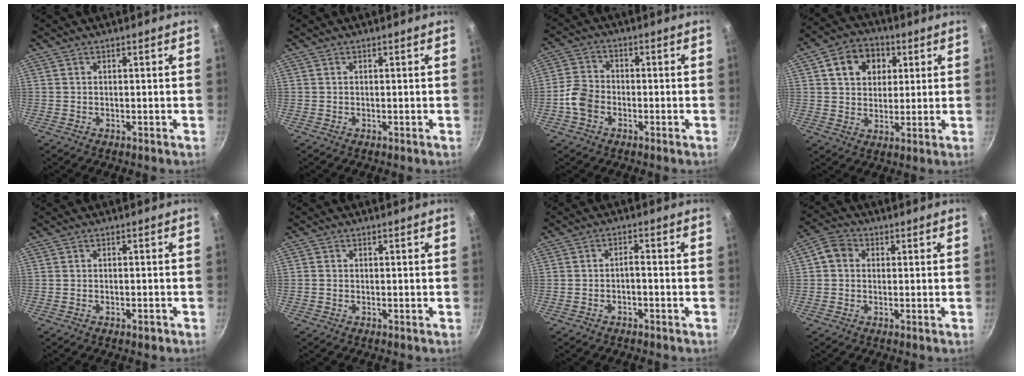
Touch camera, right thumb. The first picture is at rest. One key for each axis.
{"total": 0.0}
{"total": 5.8, "fx": -2.3, "fy": 4.3, "fz": 3.2, "tx": -0.054, "ty": 0.021, "tz": -0.054}
{"total": 10.2, "fx": 3.6, "fy": 8.0, "fz": 5.1, "tx": -0.054, "ty": 0.003, "tz": 0.050}
{"total": 1.4, "fx": -0.8, "fy": 0.6, "fz": 0.9, "tx": -0.017, "ty": 0.008, "tz": -0.011}
{"total": 0.8, "fx": -0.3, "fy": 0.7, "fz": 0.3, "tx": -0.005, "ty": 0.001, "tz": -0.008}
{"total": 2.2, "fx": -1.3, "fy": 0.7, "fz": 1.5, "tx": -0.031, "ty": 0.021, "tz": -0.023}
{"total": 4.4, "fx": 0.4, "fy": 3.8, "fz": 2.1, "tx": -0.028, "ty": 0.008, "tz": -0.008}